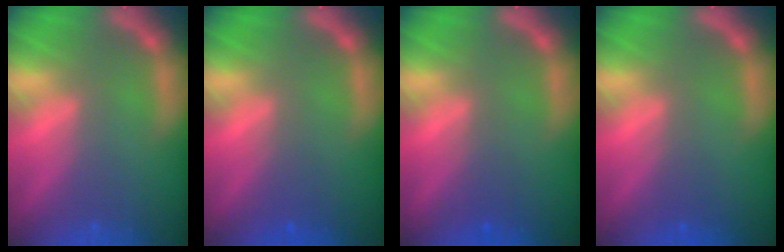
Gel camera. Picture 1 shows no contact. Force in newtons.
{"total": 1.4}
{"total": 1.5}
{"total": 1.0}